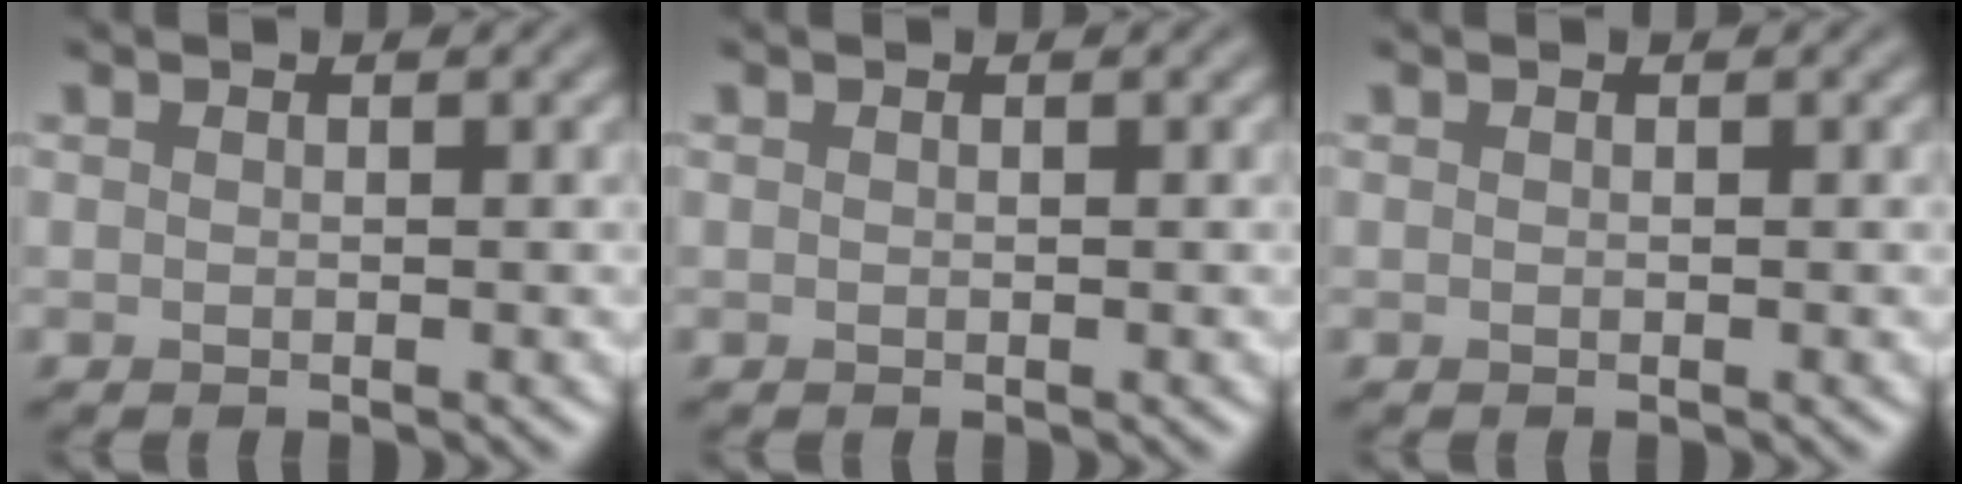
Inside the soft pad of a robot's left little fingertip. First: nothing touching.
{"total": 0.0}
{"total": 0.0}